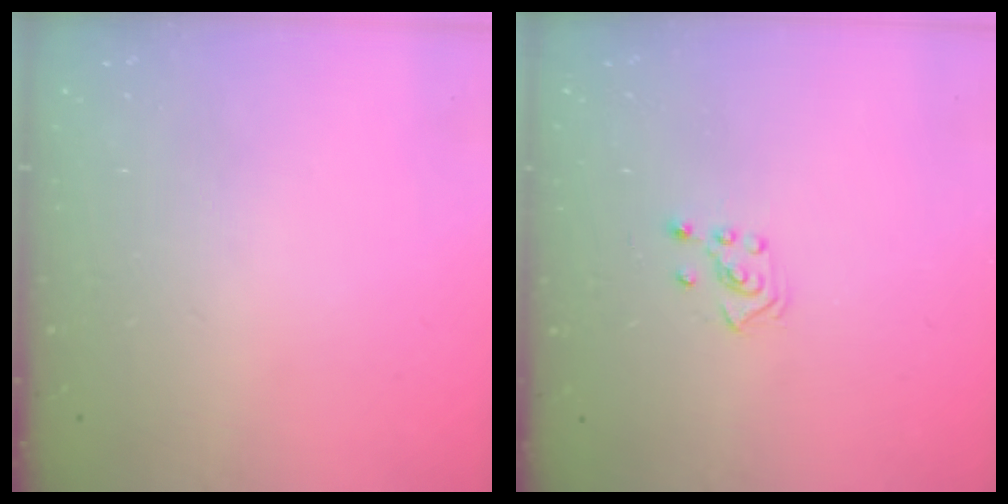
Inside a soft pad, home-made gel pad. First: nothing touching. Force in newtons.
{"total": 3.4, "press": 3.4, "slide": 0.6}